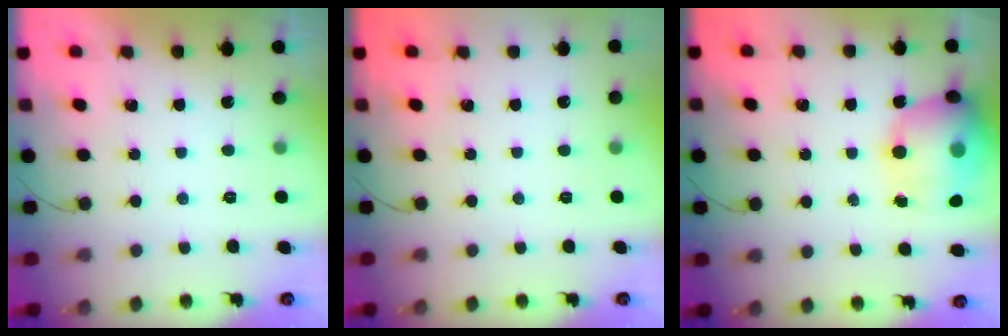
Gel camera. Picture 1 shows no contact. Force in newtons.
{"total": 0.0}
{"total": 21.0, "press": 20.7, "slide": 3.6}